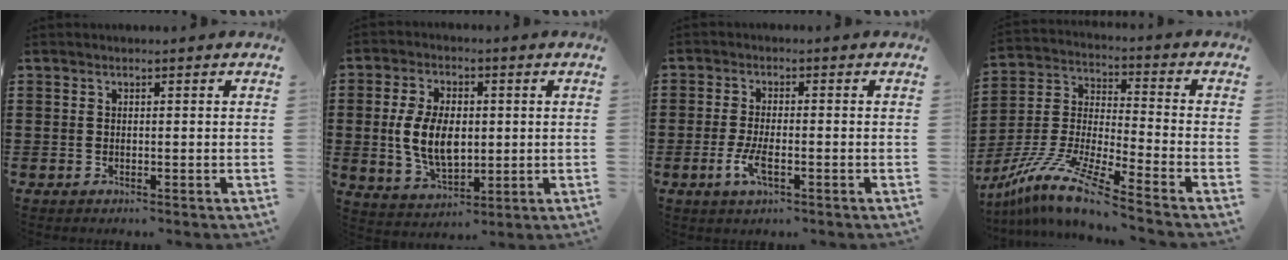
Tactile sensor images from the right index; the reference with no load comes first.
{"total": 8.6, "force": [0.1, 5.2, 6.9], "torque": [-0.151, 0.005, -0.004]}
{"total": 4.0, "force": [-1.5, 1.5, 3.4], "torque": [-0.076, -0.004, -0.032]}
{"total": 11.0, "force": [-9.0, 0.1, 6.2], "torque": [-0.154, -0.007, -0.189]}